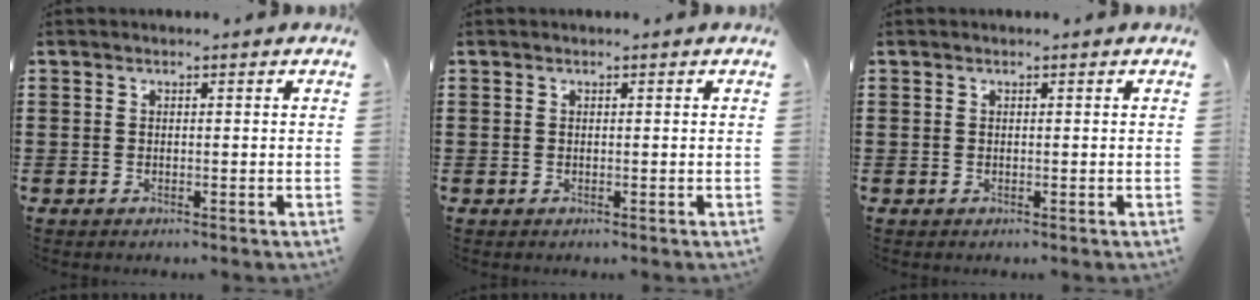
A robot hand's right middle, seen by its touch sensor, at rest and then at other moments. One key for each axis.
{"total": 0.0}
{"total": 0.0}